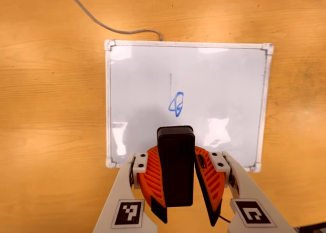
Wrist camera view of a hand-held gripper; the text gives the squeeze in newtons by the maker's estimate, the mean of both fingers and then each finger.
{"total": 8.3, "left": 8.3, "right": 8.3}